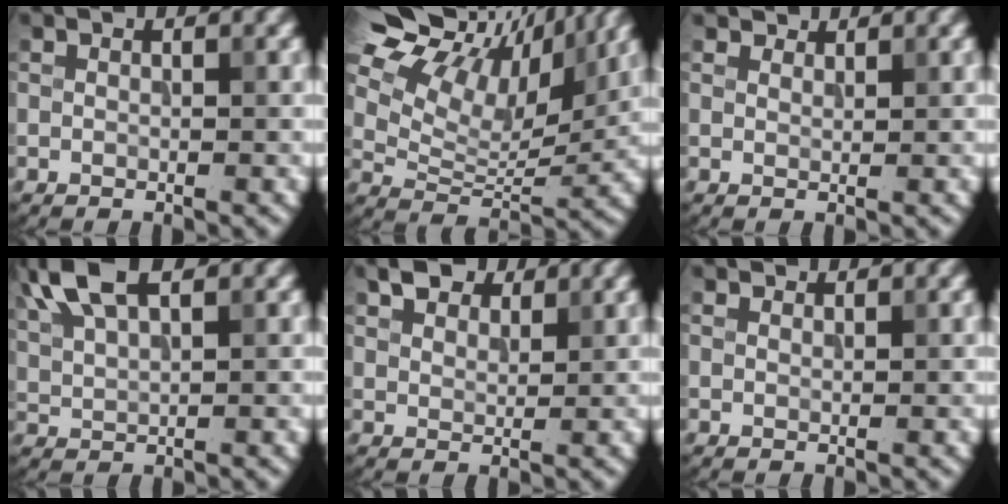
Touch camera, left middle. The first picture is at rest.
{"total": 13.3, "force": [9.7, 5.4, 7.3], "torque": [-0.156, 0.034, 0.147]}
{"total": 1.7, "force": [1.6, 0.6, 0.2], "torque": [-0.010, -0.002, 0.022]}
{"total": 6.1, "force": [3.6, 2.3, 4.3], "torque": [-0.100, 0.019, 0.070]}
{"total": 2.9, "force": [2.1, 1.6, 1.2], "torque": [-0.025, 0.007, 0.039]}
{"total": 0.9, "force": [0.9, 0.2, 0.1], "torque": [-0.002, -0.004, 0.011]}